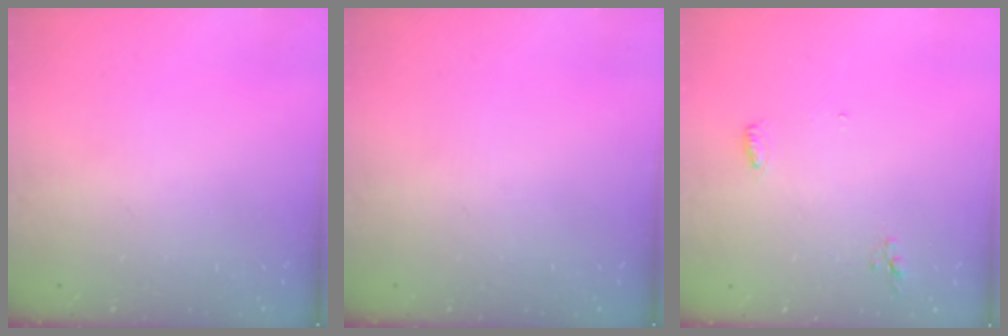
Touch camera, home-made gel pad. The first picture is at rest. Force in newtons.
{"total": 0.0}
{"total": 4.6, "press": 4.4, "slide": 1.1}